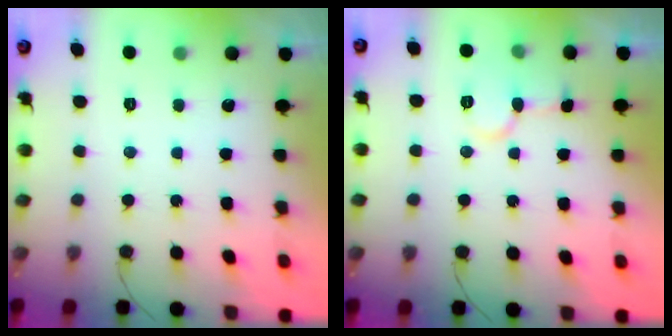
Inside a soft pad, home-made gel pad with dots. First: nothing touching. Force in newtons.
{"total": 7.7, "press": 7.7, "slide": 0.2}